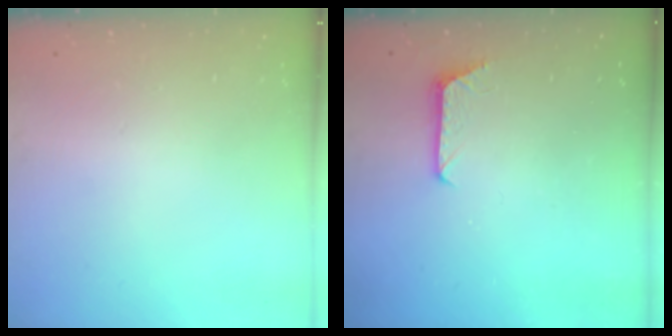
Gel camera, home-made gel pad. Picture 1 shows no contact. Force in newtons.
{"total": 5.9, "press": 5.9, "slide": 0.5}